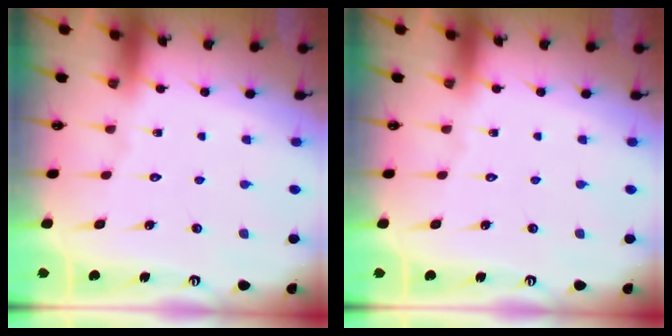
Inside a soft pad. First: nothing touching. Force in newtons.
{"total": 0.0}